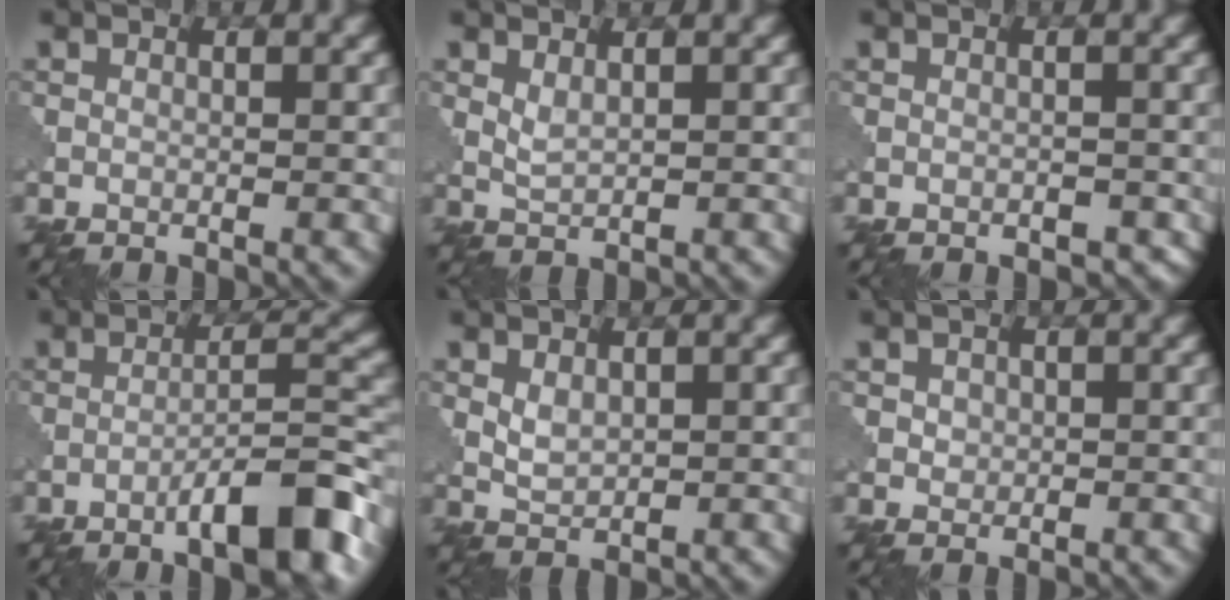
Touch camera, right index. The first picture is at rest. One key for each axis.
{"total": 1.4, "fx": 0.7, "fy": 0.5, "fz": 1.1, "tx": -0.028, "ty": -0.001, "tz": 0.019}
{"total": 1.3, "fx": -0.6, "fy": 0.8, "fz": 0.8, "tx": -0.014, "ty": -0.008, "tz": -0.007}
{"total": 7.0, "fx": -4.2, "fy": 1.0, "fz": 5.5, "tx": -0.077, "ty": 0.018, "tz": -0.071}
{"total": 1.9, "fx": 0.6, "fy": 1.2, "fz": 1.3, "tx": -0.029, "ty": -0.002, "tz": 0.016}
{"total": 1.1, "fx": 0.2, "fy": 1.0, "fz": 0.3, "tx": -0.002, "ty": -0.002, "tz": 0.006}